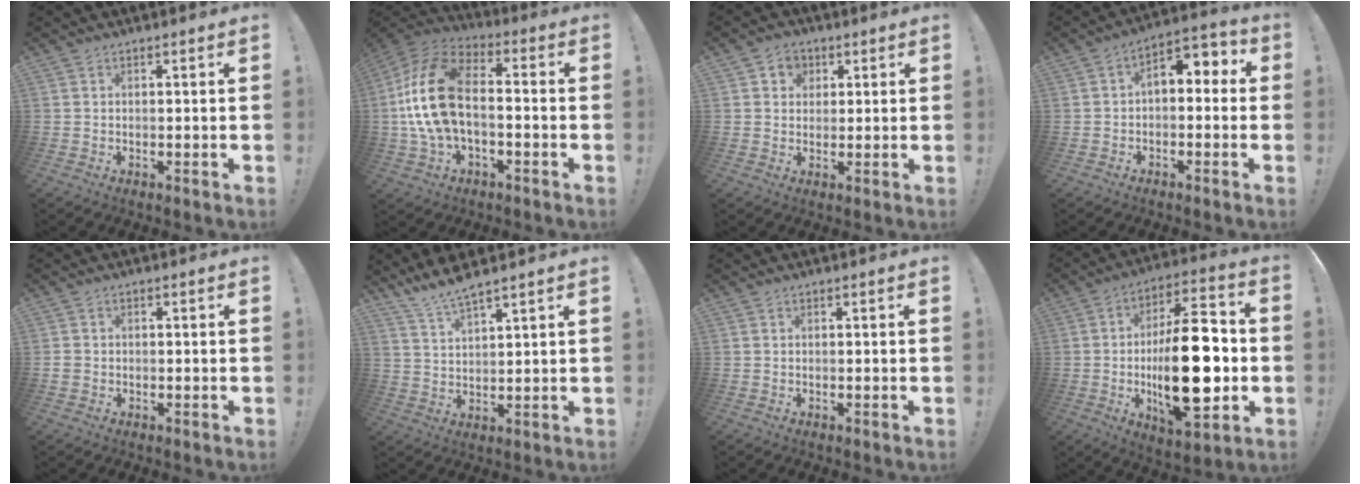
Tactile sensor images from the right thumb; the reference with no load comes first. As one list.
[{"total": 18.7, "force": [-0.7, 11.3, 14.9], "torque": [-0.301, 0.029, -0.001]}, {"total": 4.8, "force": [1.5, 4.3, 1.2], "torque": [-0.020, -0.003, 0.028]}, {"total": 5.6, "force": [-0.4, 3.9, 4.0], "torque": [-0.051, 0.004, -0.005]}, {"total": 1.5, "force": [-0.4, 1.3, 0.5], "torque": [-0.008, 0.004, -0.007]}, {"total": 6.3, "force": [5.8, 0.2, 2.5], "torque": [-0.057, -0.035, 0.106]}, {"total": 0.0}, {"total": 26.0, "force": [-3.3, 12.7, 22.5], "torque": [-0.364, 0.012, -0.043]}]